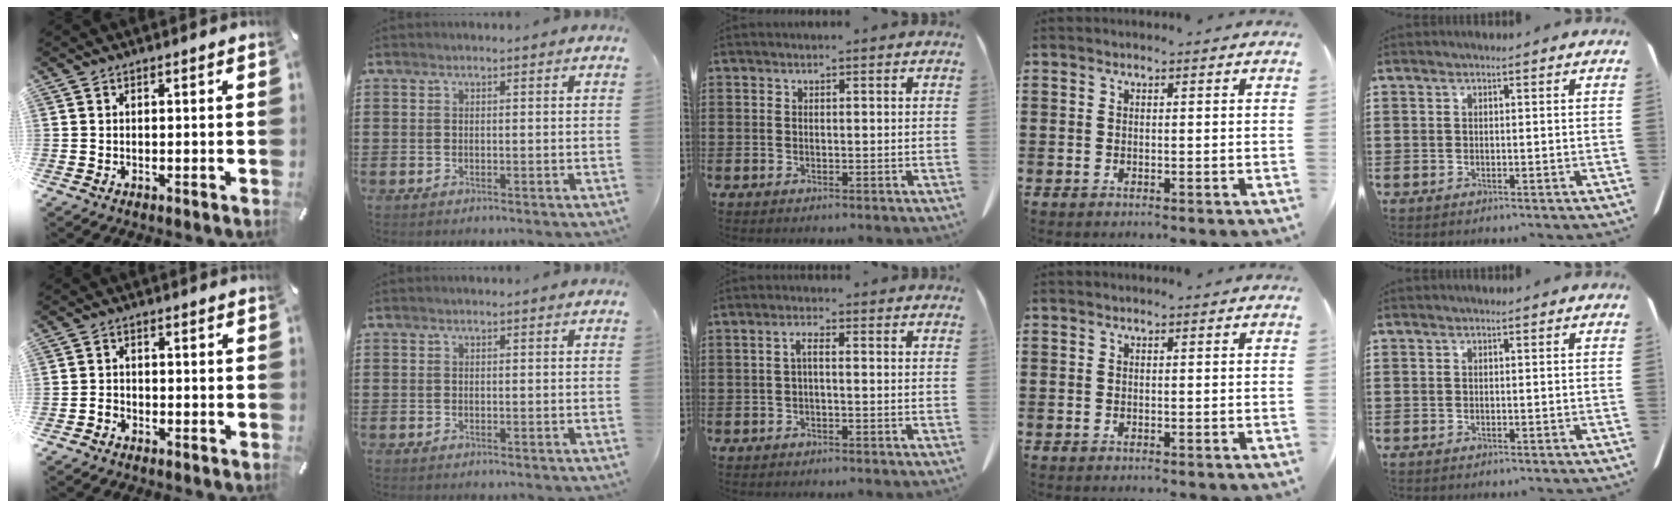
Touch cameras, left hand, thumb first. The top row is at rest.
{"thumb": {"total": 2.0, "force": [-1.3, 1.3, 0.7], "torque": [-0.012, 0.008, -0.028]}, "middle": {"total": 1.9, "force": [-0.5, 0.4, 1.8], "torque": [-0.037, 0.003, -0.010]}}